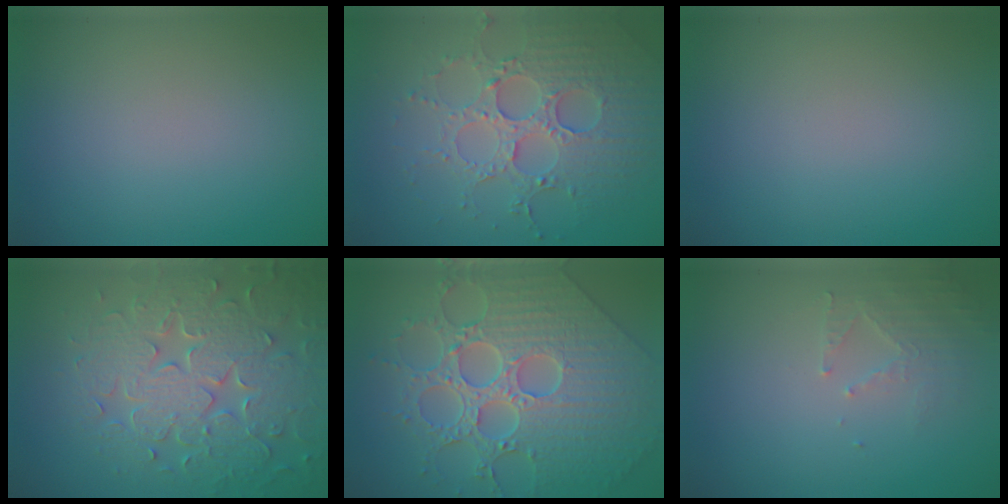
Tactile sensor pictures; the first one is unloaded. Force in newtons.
{"total": 5.1, "press": 4.6, "slide": 2.3}
{"total": 0.0}
{"total": 8.3, "press": 6.3, "slide": 5.5}
{"total": 9.3, "press": 7.0, "slide": 6.1}
{"total": 2.0, "press": 1.9, "slide": 0.3}